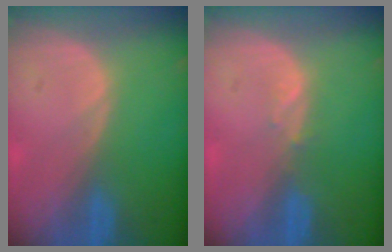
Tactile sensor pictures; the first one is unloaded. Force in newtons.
{"total": 1.1, "press": 1.0, "slide": 0.4}